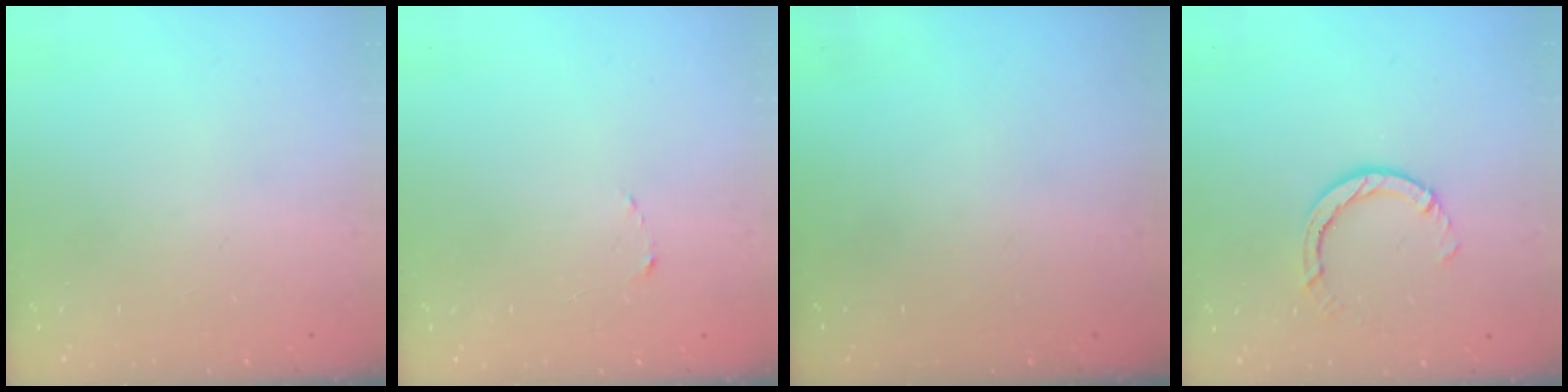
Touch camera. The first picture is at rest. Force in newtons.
{"total": 1.5, "press": 1.5, "slide": 0.2}
{"total": 0.0}
{"total": 3.1, "press": 3.0, "slide": 0.5}